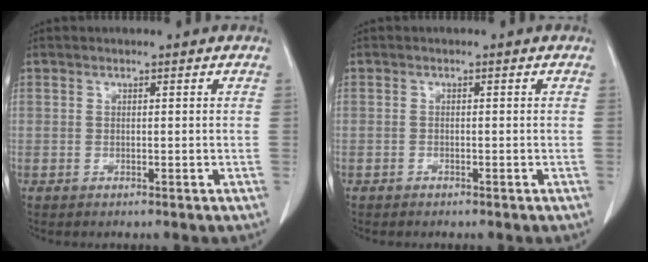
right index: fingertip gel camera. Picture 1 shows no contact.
{"total": 0.5, "force": [-0.4, 0.3, 0.0], "torque": [-0.006, 0.001, -0.009]}